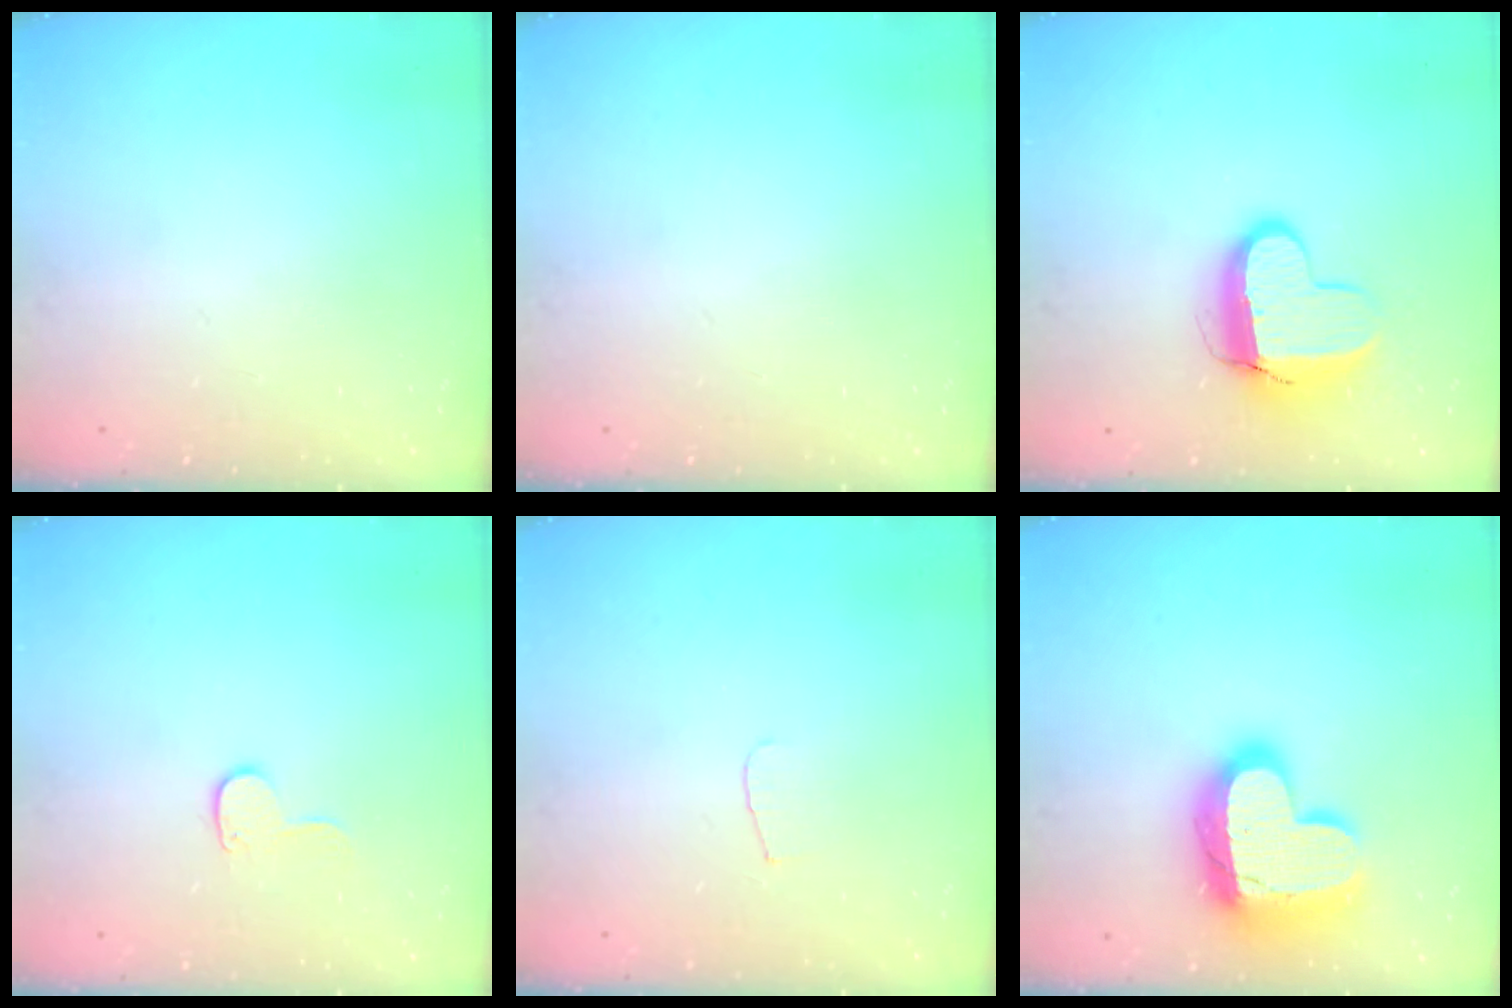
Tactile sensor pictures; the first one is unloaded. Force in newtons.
{"total": 0.0}
{"total": 10.5, "press": 10.4, "slide": 0.8}
{"total": 6.8, "press": 6.8, "slide": 0.3}
{"total": 3.3, "press": 3.3, "slide": 0.4}
{"total": 21.1, "press": 21.0, "slide": 1.5}